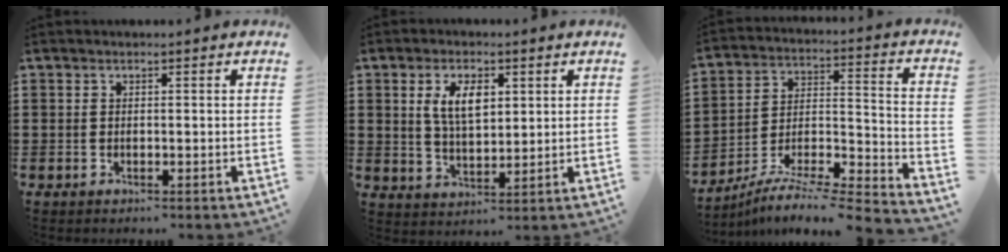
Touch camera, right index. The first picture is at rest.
{"total": 6.1, "force": [2.1, 2.9, 4.9], "torque": [-0.097, 0.005, 0.034]}
{"total": 7.6, "force": [-7.1, 0.1, 2.9], "torque": [-0.041, 0.002, -0.141]}